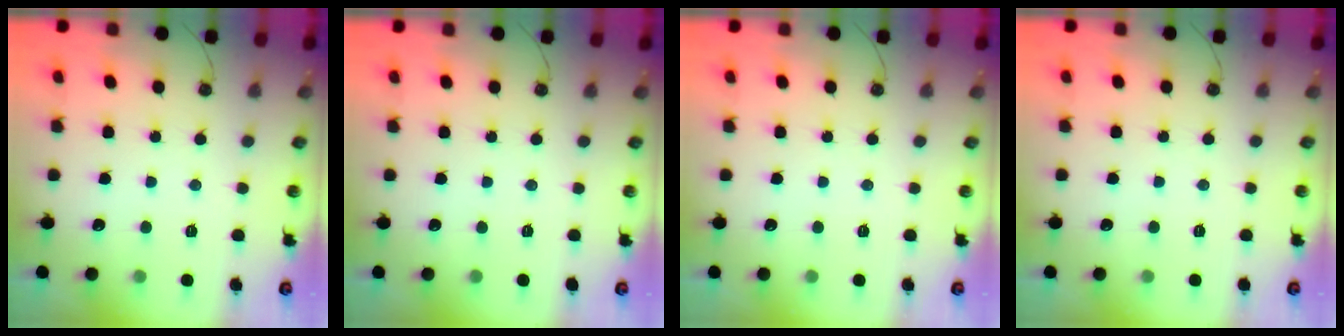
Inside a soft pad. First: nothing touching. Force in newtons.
{"total": 0.0}
{"total": 0.0}
{"total": 0.5, "press": 0.5, "slide": 0.2}